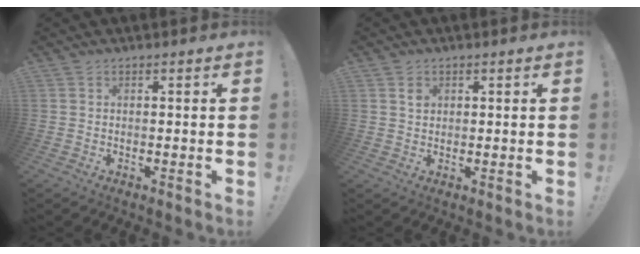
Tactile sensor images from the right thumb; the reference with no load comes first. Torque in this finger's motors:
{"motor_torque": [0.26, 0.29, -0.24, -0.07, -0.12]}